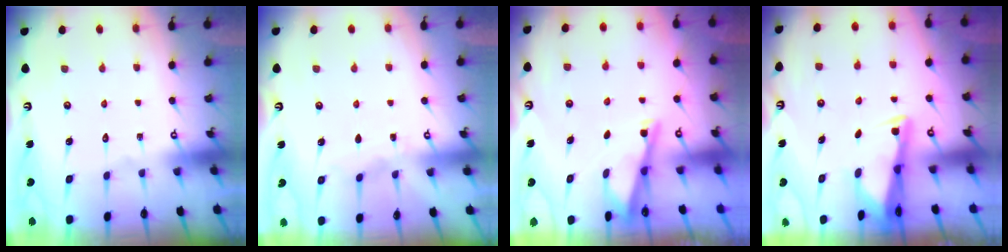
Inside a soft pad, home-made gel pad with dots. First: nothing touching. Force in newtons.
{"total": 3.4, "press": 3.4, "slide": 0.5}
{"total": 3.2, "press": 3.1, "slide": 0.4}
{"total": 2.5, "press": 2.5, "slide": 0.5}